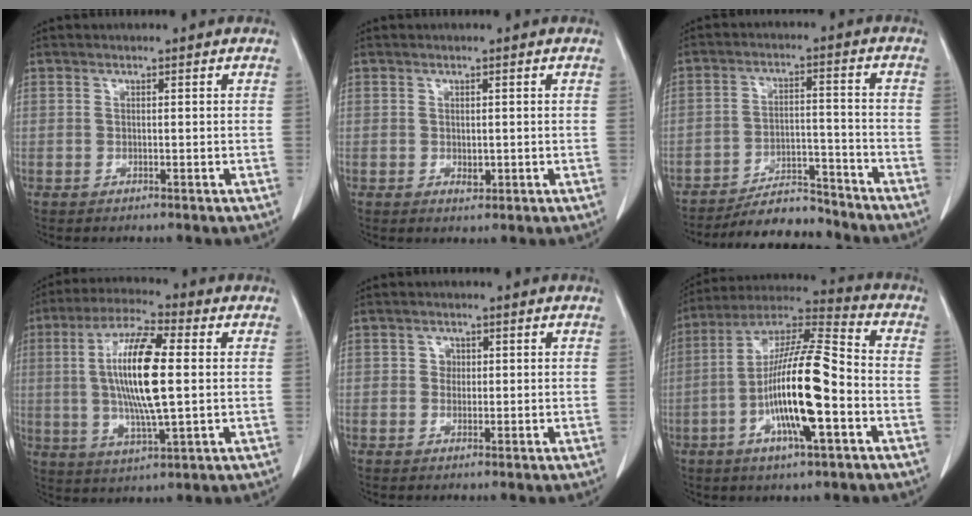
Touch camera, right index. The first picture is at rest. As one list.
[{"total": 1.5, "force": [-0.1, 0.9, 1.1], "torque": [-0.012, -0.001, 0.005]}, {"total": 9.6, "force": [-9.2, 1.7, 2.1], "torque": [-0.030, 0.010, -0.154]}, {"total": 14.2, "force": [1.0, 2.2, 14.0], "torque": [-0.273, 0.000, 0.015]}, {"total": 1.4, "force": [0.3, 1.2, 0.5], "torque": [-0.005, 0.001, 0.002]}, {"total": 17.2, "force": [-4.3, 2.2, 16.5], "torque": [-0.313, 0.001, -0.078]}]